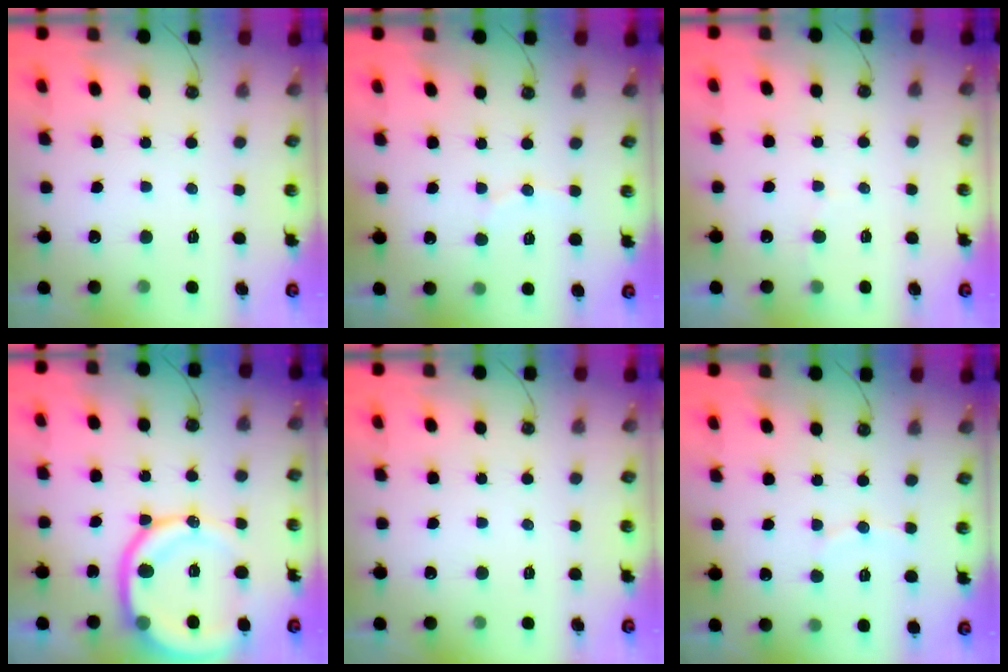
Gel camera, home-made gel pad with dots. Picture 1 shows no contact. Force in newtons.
{"total": 5.8, "press": 5.5, "slide": 1.7}
{"total": 2.8, "press": 2.8, "slide": 0.2}
{"total": 16.0, "press": 15.9, "slide": 1.9}
{"total": 0.0}
{"total": 4.2, "press": 4.1, "slide": 1.0}